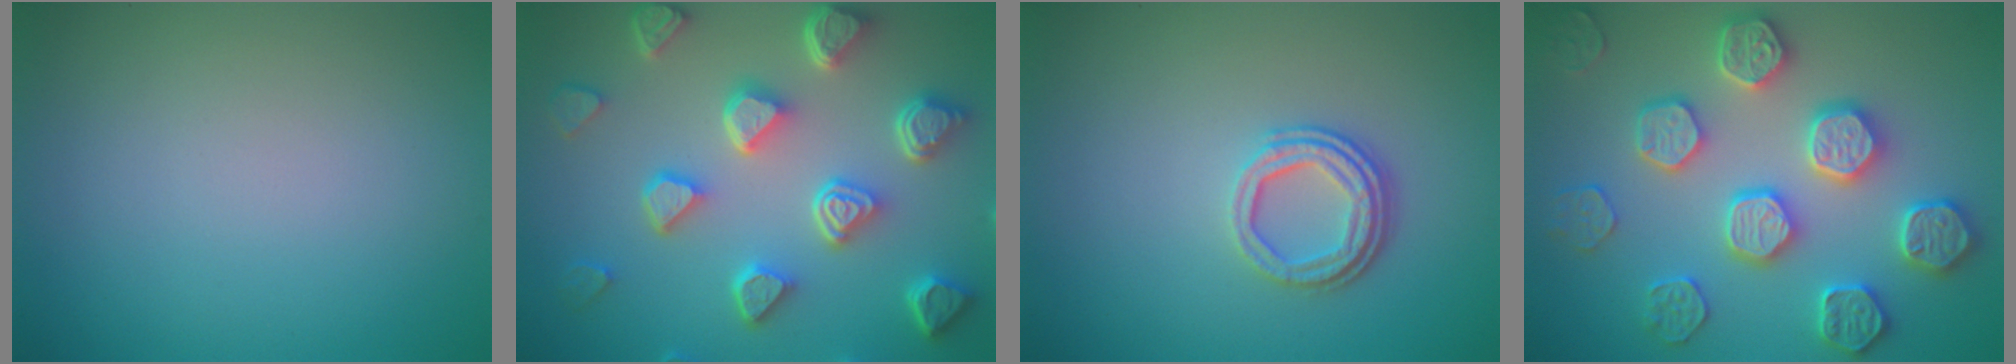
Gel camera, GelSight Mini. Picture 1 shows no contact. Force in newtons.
{"total": 7.5, "press": 5.7, "slide": 4.8}
{"total": 3.3, "press": 2.5, "slide": 2.1}
{"total": 5.5, "press": 5.4, "slide": 1.2}